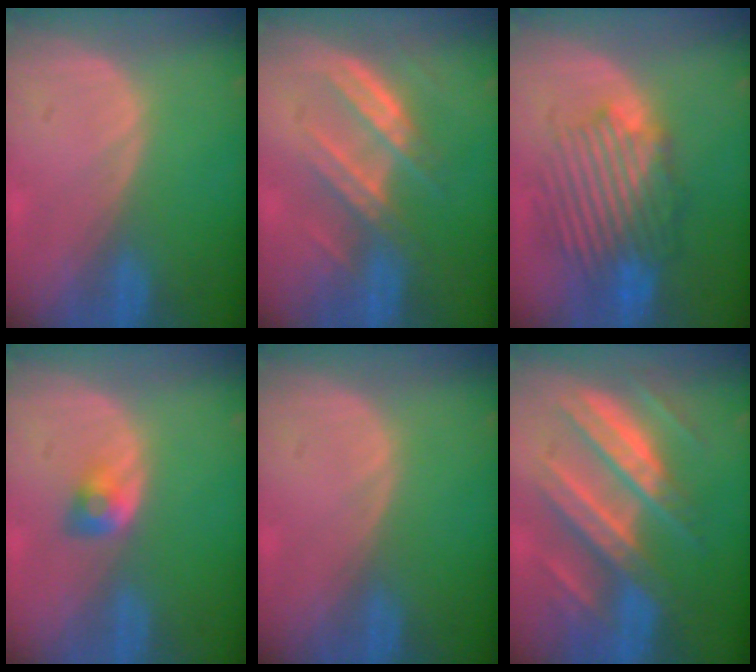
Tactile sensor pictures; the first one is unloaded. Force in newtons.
{"total": 6.8, "press": 6.8, "slide": 0.9}
{"total": 9.3, "press": 9.2, "slide": 1.7}
{"total": 2.8, "press": 2.5, "slide": 1.3}
{"total": 0.0}
{"total": 11.1, "press": 11.1, "slide": 1.0}